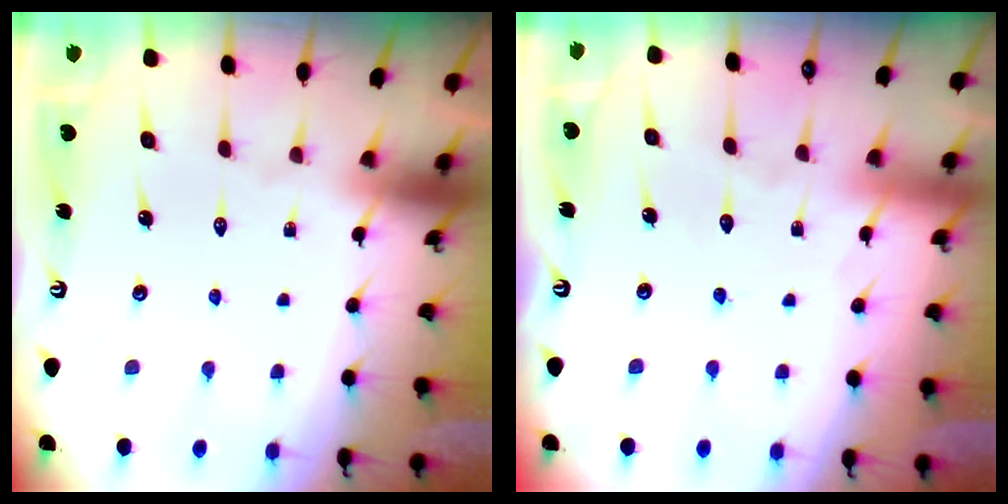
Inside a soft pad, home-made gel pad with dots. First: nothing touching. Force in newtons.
{"total": 5.3, "press": 5.3, "slide": 0.6}